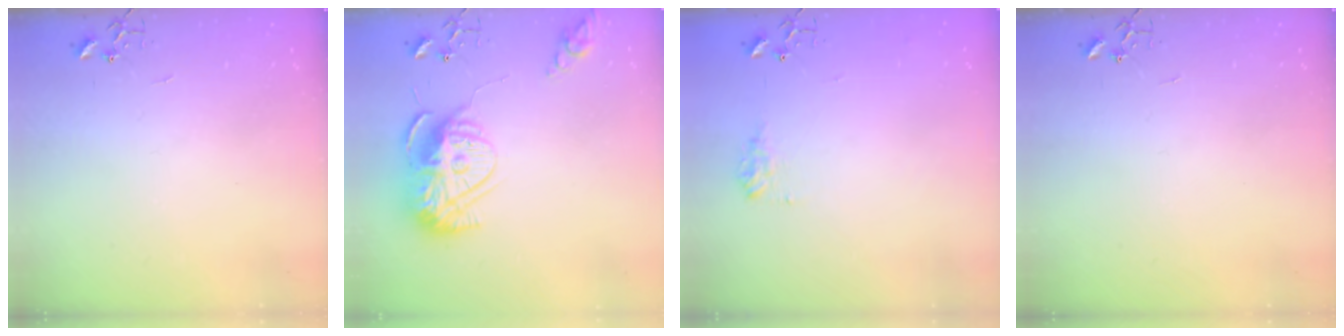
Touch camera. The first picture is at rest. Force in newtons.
{"total": 16.0, "press": 16.0, "slide": 1.5}
{"total": 8.0, "press": 8.0, "slide": 0.4}
{"total": 0.0}